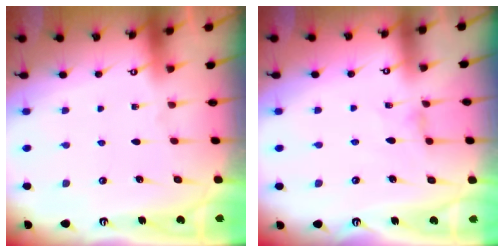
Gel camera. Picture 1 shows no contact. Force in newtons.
{"total": 0.9, "press": 0.8, "slide": 0.4}